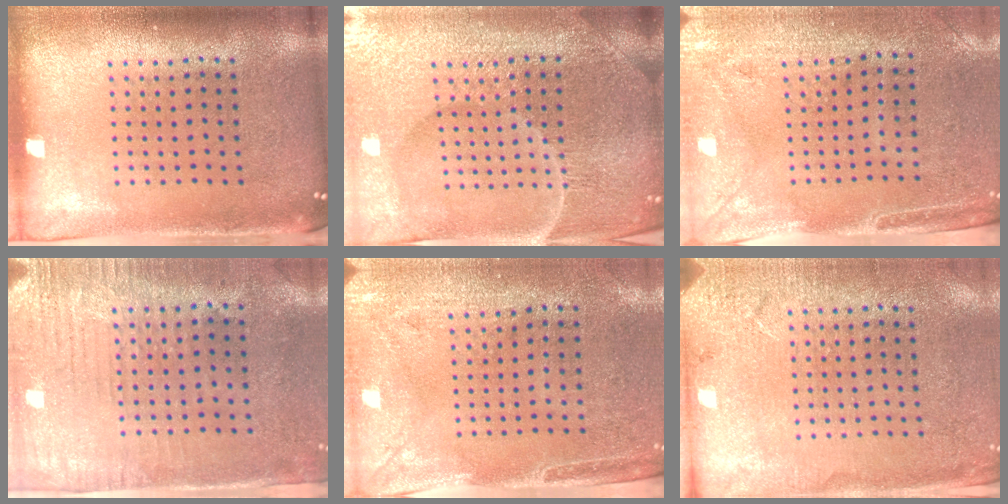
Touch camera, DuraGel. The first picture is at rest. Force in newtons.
{"total": 5.6, "press": 5.2, "slide": 2.1}
{"total": 3.0, "press": 2.5, "slide": 1.5}
{"total": 3.0, "press": 2.5, "slide": 1.7}
{"total": 3.0, "press": 2.4, "slide": 1.7}
{"total": 2.6, "press": 2.5, "slide": 0.8}